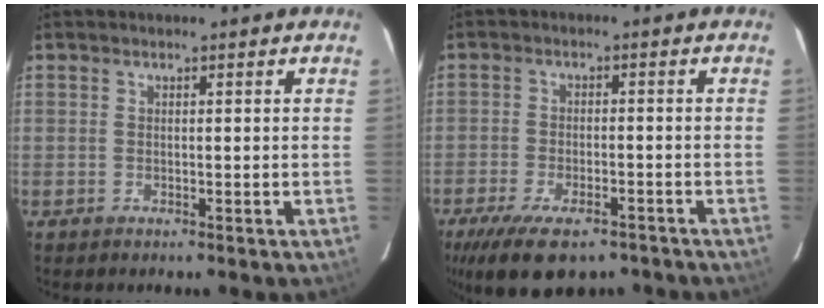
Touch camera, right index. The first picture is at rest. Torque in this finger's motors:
{"motor_torque": [1.34, -0.80, 0.69, 0.14]}